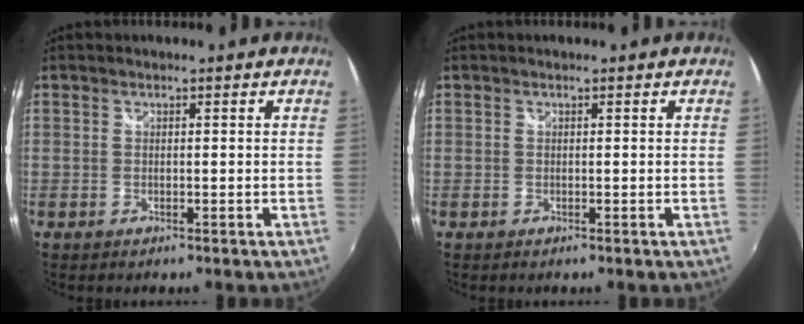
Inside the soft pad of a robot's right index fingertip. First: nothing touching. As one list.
[{"total": 0.0}]